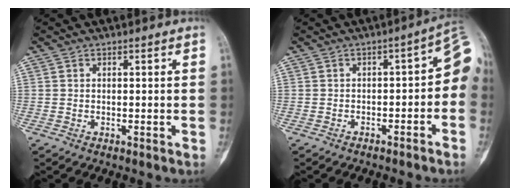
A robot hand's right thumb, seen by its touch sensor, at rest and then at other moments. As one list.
[{"total": 8.5, "force": [-3.2, 4.4, 6.6], "torque": [-0.057, 0.051, -0.045]}]